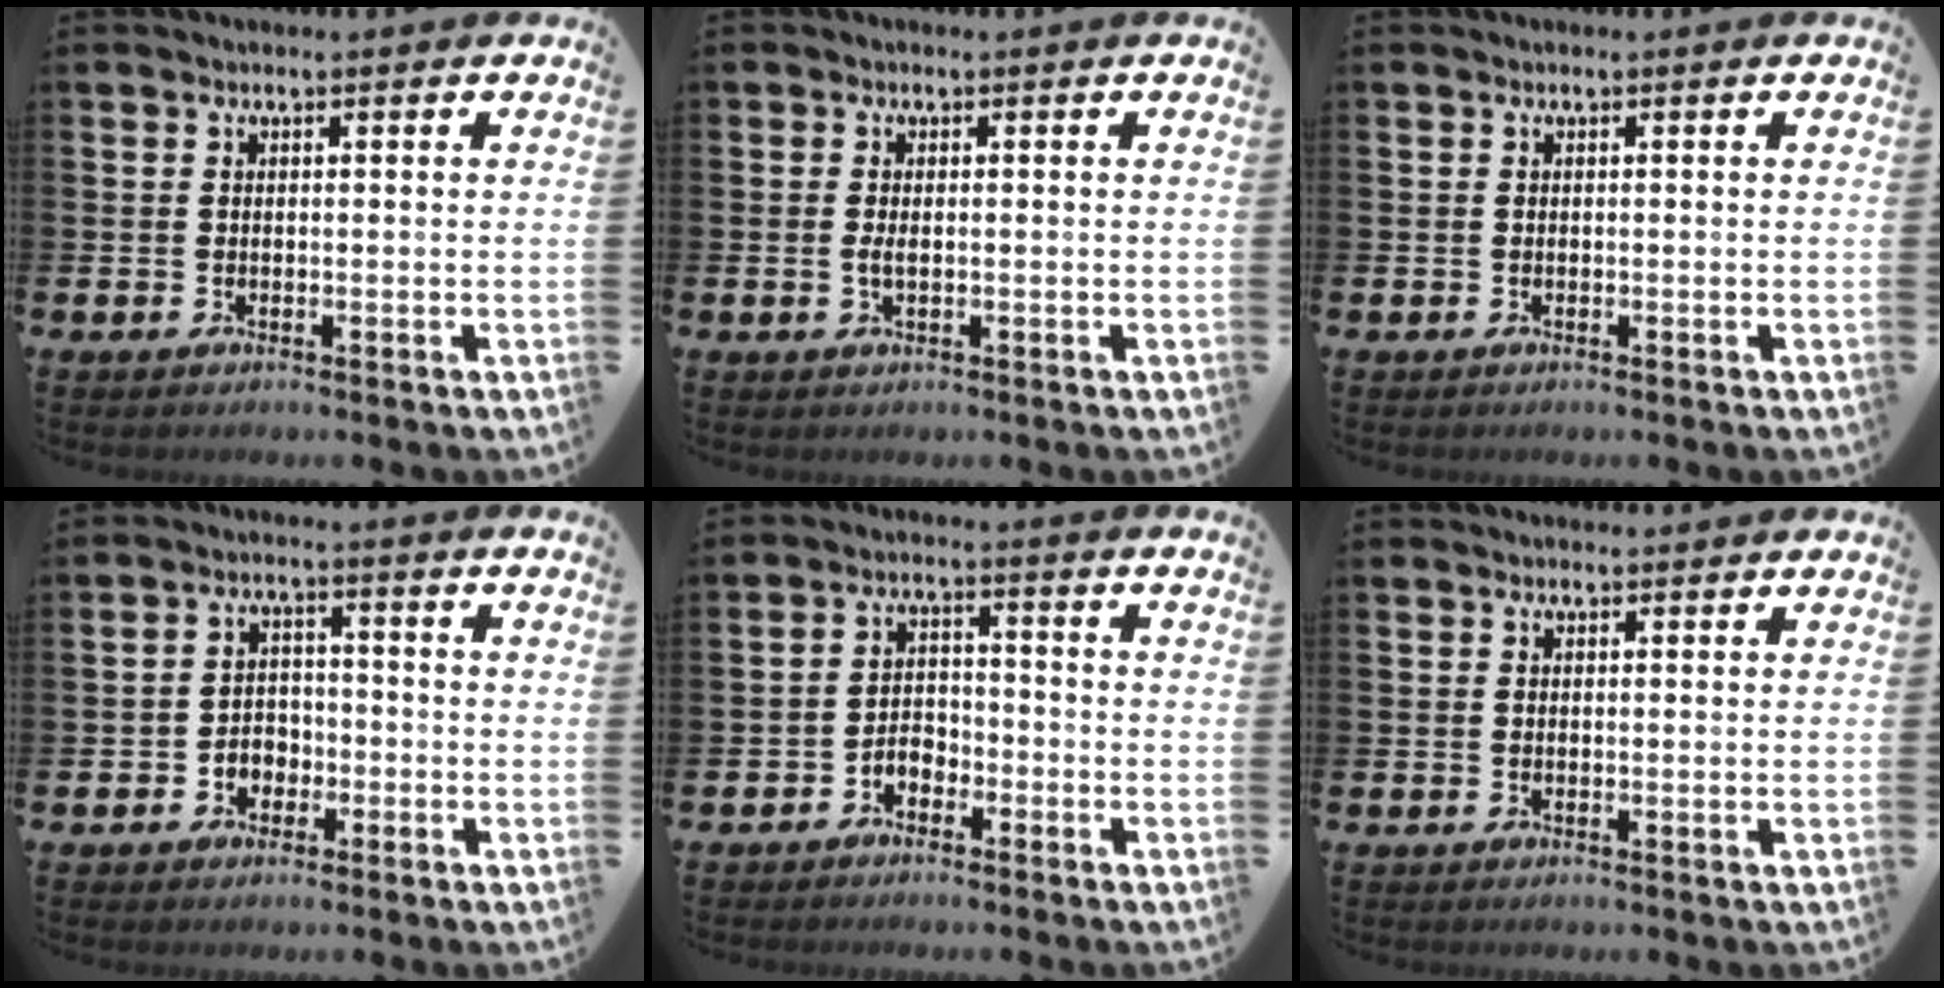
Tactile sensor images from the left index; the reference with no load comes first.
{"total": 1.2, "force": [-0.1, 0.5, 1.1], "torque": [-0.018, 0.000, -0.004]}
{"total": 0.0}
{"total": 3.0, "force": [-1.6, 2.4, 0.9], "torque": [-0.020, 0.005, -0.038]}
{"total": 2.7, "force": [-2.2, 1.4, 0.6], "torque": [-0.020, 0.010, -0.047]}
{"total": 0.9, "force": [0.8, 0.2, 0.1], "torque": [0.008, -0.002, 0.013]}